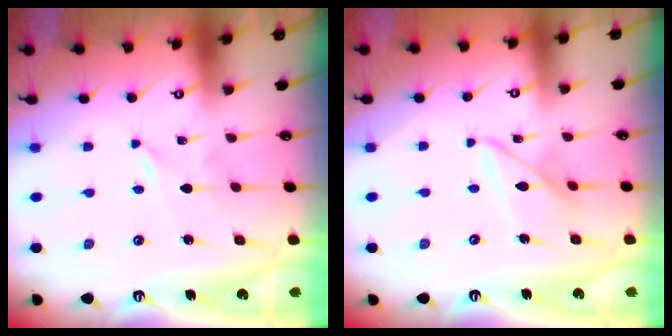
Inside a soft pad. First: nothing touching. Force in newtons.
{"total": 9.0, "press": 9.0, "slide": 0.4}